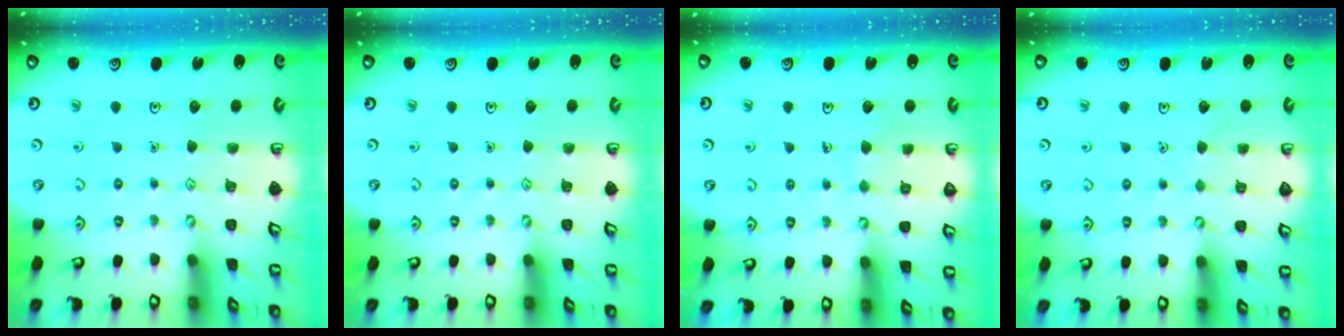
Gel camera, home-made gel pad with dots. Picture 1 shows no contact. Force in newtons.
{"total": 0.0}
{"total": 5.4, "press": 5.3, "slide": 0.4}
{"total": 1.4, "press": 1.4, "slide": 0.1}